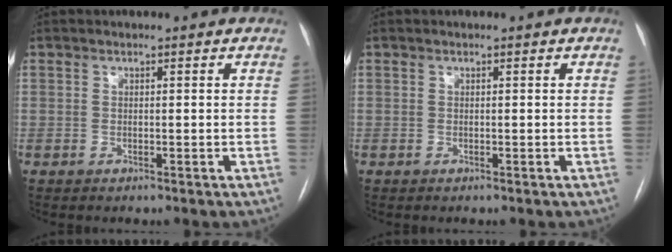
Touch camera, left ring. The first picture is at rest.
{"total": 0.0}